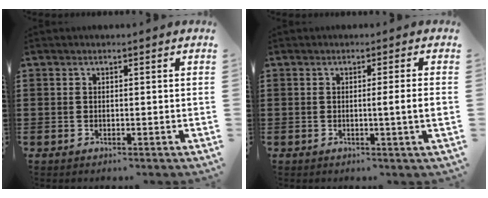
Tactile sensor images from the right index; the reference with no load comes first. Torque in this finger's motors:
{"motor_torque": [0.78, 0.11, 0.08, 0.08]}